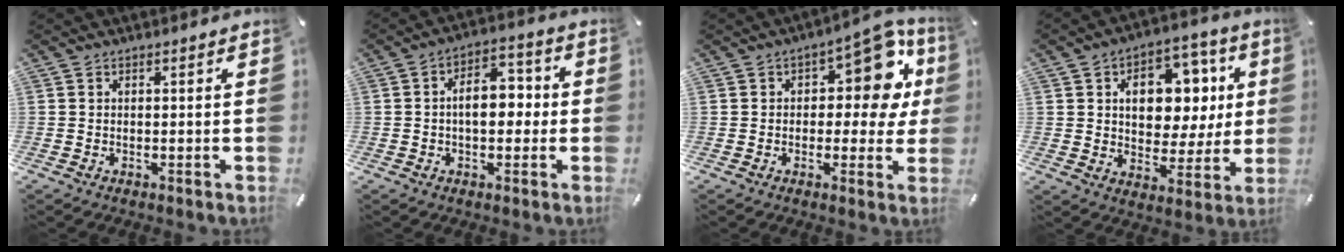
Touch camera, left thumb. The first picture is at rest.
{"total": 8.9, "force": [-0.4, 5.5, 7.0], "torque": [-0.084, 0.004, -0.012]}
{"total": 13.5, "force": [4.4, 7.6, 10.2], "torque": [-0.118, -0.031, 0.073]}
{"total": 13.5, "force": [3.6, 10.2, 8.1], "torque": [-0.110, -0.015, 0.065]}